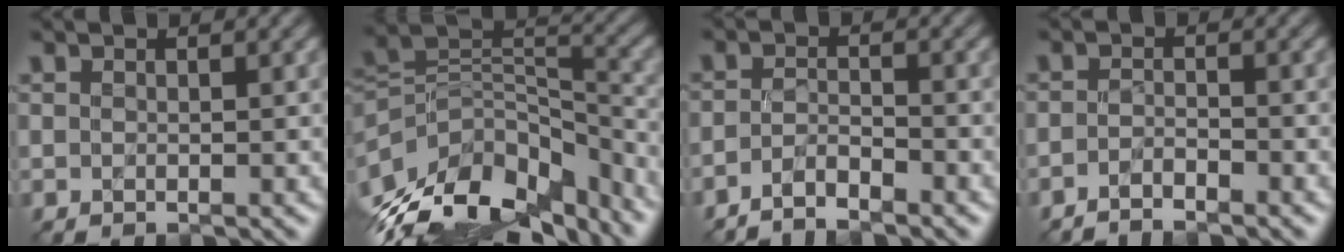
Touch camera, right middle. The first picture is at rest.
{"total": 11.4, "force": [-7.1, 6.5, 6.1], "torque": [-0.162, 0.017, -0.117]}
{"total": 2.5, "force": [-2.5, 0.0, 0.6], "torque": [-0.027, 0.008, -0.048]}
{"total": 1.7, "force": [-1.7, -0.2, 0.2], "torque": [-0.016, 0.006, -0.035]}